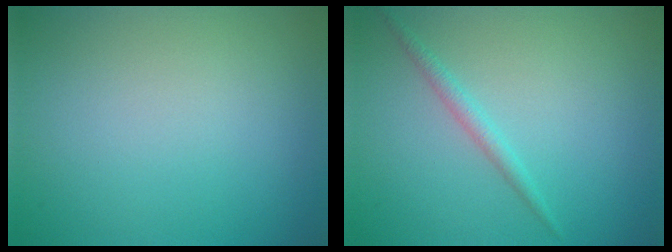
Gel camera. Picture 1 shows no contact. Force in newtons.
{"total": 1.3, "press": 1.3, "slide": 0.1}